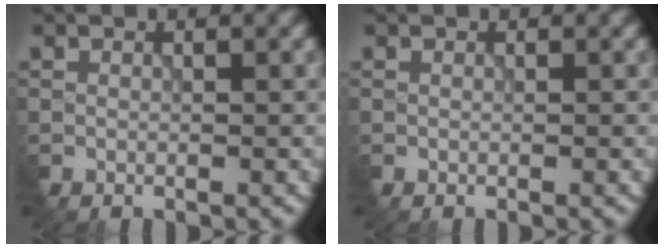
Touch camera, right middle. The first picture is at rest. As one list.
[{"total": 0.0}]